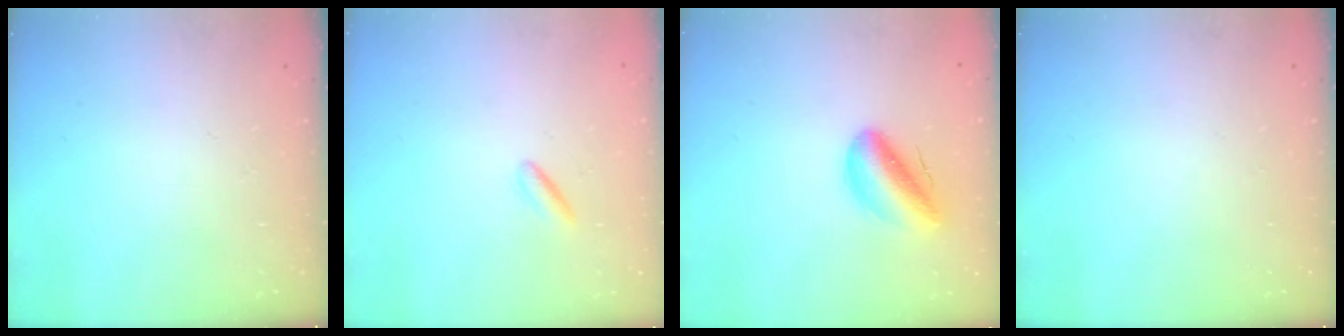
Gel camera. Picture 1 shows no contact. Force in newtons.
{"total": 1.2, "press": 1.1, "slide": 0.5}
{"total": 12.1, "press": 11.6, "slide": 3.2}
{"total": 0.0}